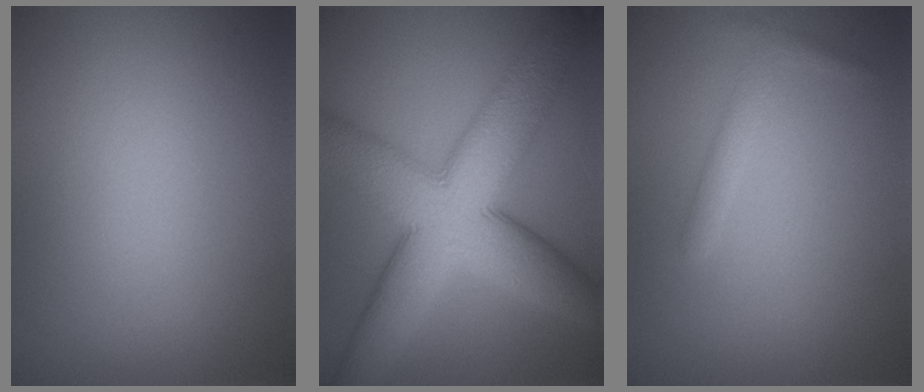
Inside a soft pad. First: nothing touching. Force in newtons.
{"total": 12.5, "press": 12.5, "slide": 0.4}
{"total": 1.5, "press": 1.5, "slide": 0.1}